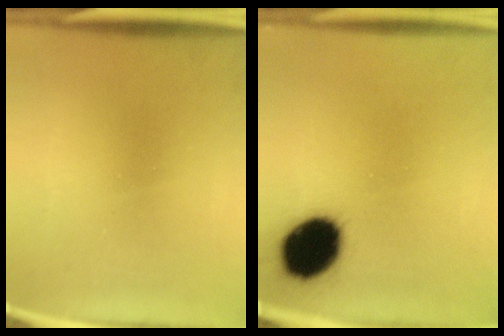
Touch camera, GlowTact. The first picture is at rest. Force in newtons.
{"total": 14.3}